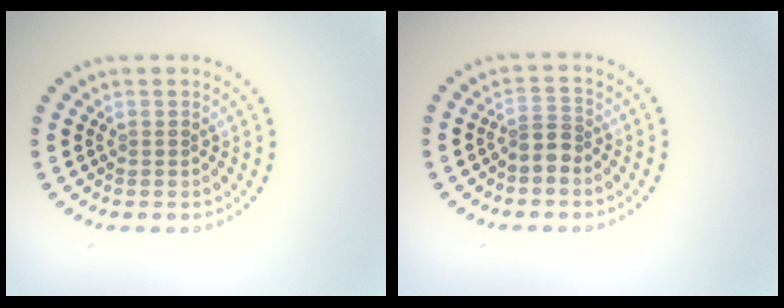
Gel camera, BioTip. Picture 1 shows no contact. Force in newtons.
{"total": 2.0, "press": 1.6, "slide": 1.2}